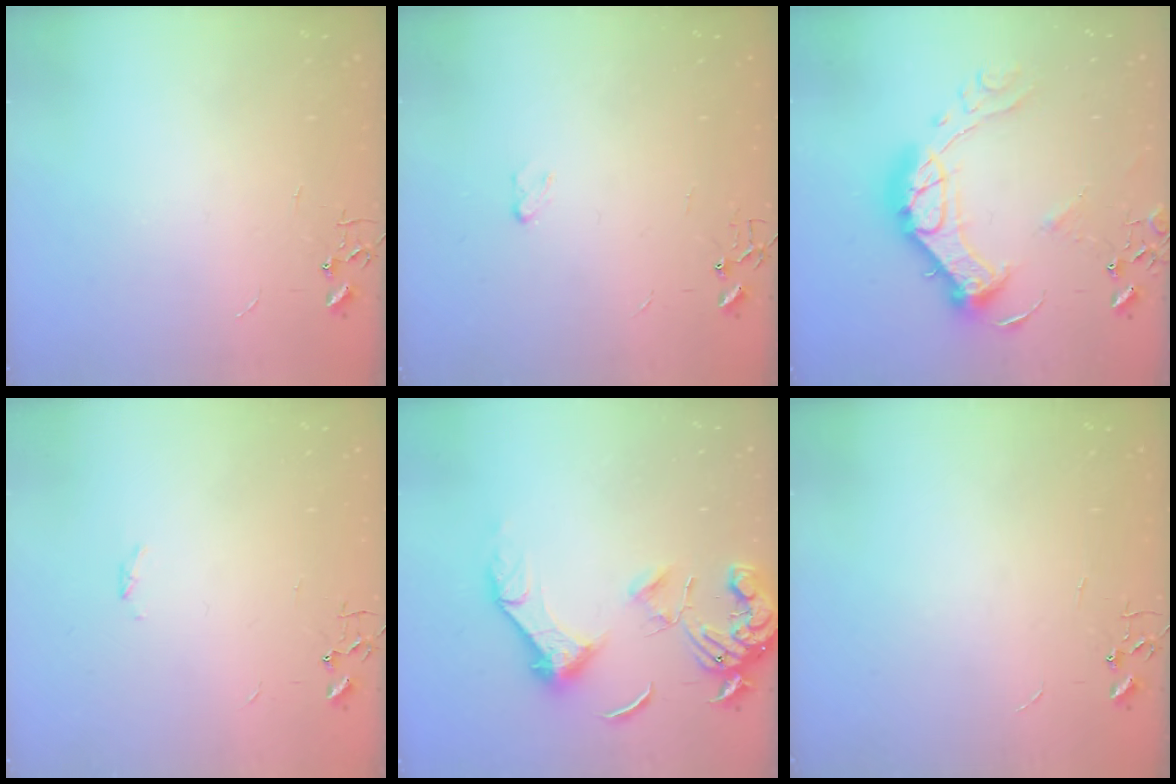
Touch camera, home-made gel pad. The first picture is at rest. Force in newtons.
{"total": 2.9, "press": 2.8, "slide": 0.4}
{"total": 18.4, "press": 18.4, "slide": 1.4}
{"total": 1.7, "press": 1.6, "slide": 0.4}
{"total": 14.4, "press": 14.3, "slide": 1.6}
{"total": 0.0}